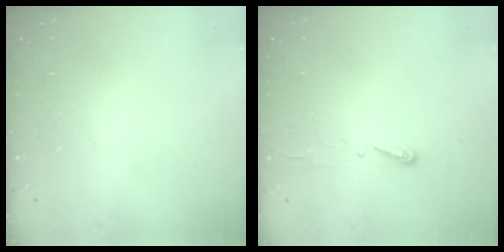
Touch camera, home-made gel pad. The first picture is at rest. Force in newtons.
{"total": 2.9, "press": 2.9, "slide": 0.4}